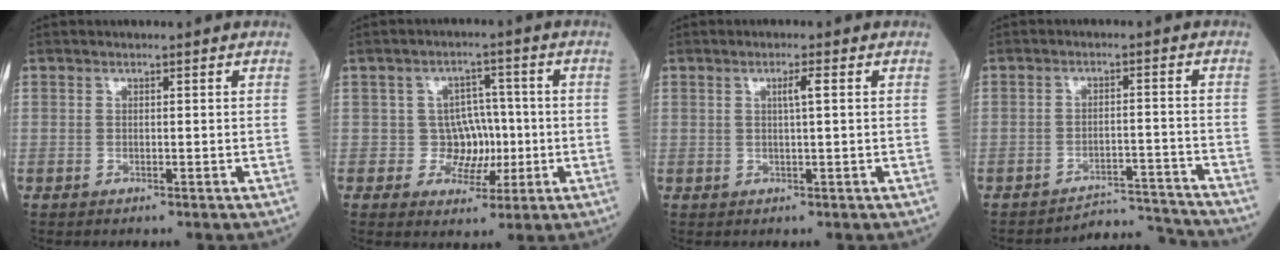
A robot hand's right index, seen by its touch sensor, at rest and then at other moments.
{"total": 5.4, "force": [-0.6, 4.9, 2.2], "torque": [-0.015, 0.014, -0.006]}
{"total": 2.1, "force": [0.5, -0.2, 2.0], "torque": [-0.038, 0.001, 0.007]}
{"total": 7.3, "force": [-7.0, -1.3, -1.9], "torque": [0.033, 0.015, -0.105]}